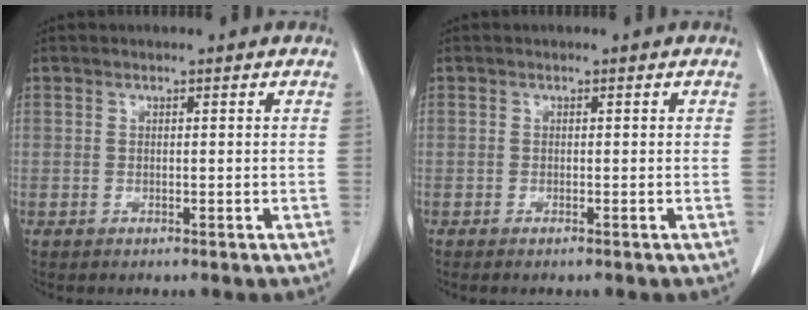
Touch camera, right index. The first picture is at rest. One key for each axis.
{"total": 0.6, "fx": -0.5, "fy": 0.0, "fz": 0.4, "tx": -0.011, "ty": -0.001, "tz": -0.008}